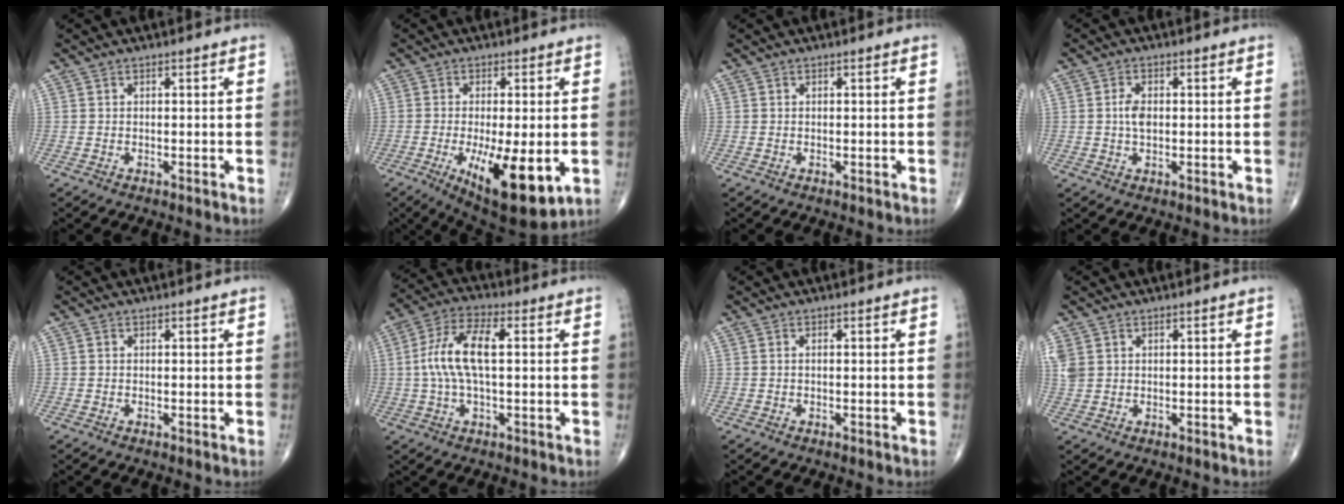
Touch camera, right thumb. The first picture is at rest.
{"total": 14.3, "force": [-3.8, 4.7, 12.9], "torque": [-0.203, -0.023, -0.044]}
{"total": 0.0}
{"total": 3.3, "force": [0.2, 2.0, 2.7], "torque": [-0.050, 0.002, 0.002]}
{"total": 0.0}
{"total": 11.0, "force": [0.9, 4.4, 10.1], "torque": [-0.216, 0.024, 0.012]}
{"total": 0.0}
{"total": 4.5, "force": [1.3, 3.6, 2.3], "torque": [-0.062, 0.007, 0.038]}